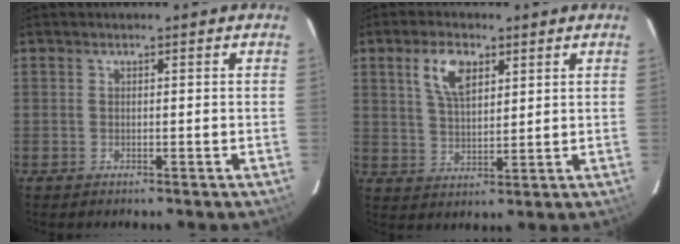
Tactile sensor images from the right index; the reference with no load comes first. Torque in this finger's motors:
{"motor_torque": [0.52, 0.45, 0.31, 0.07]}